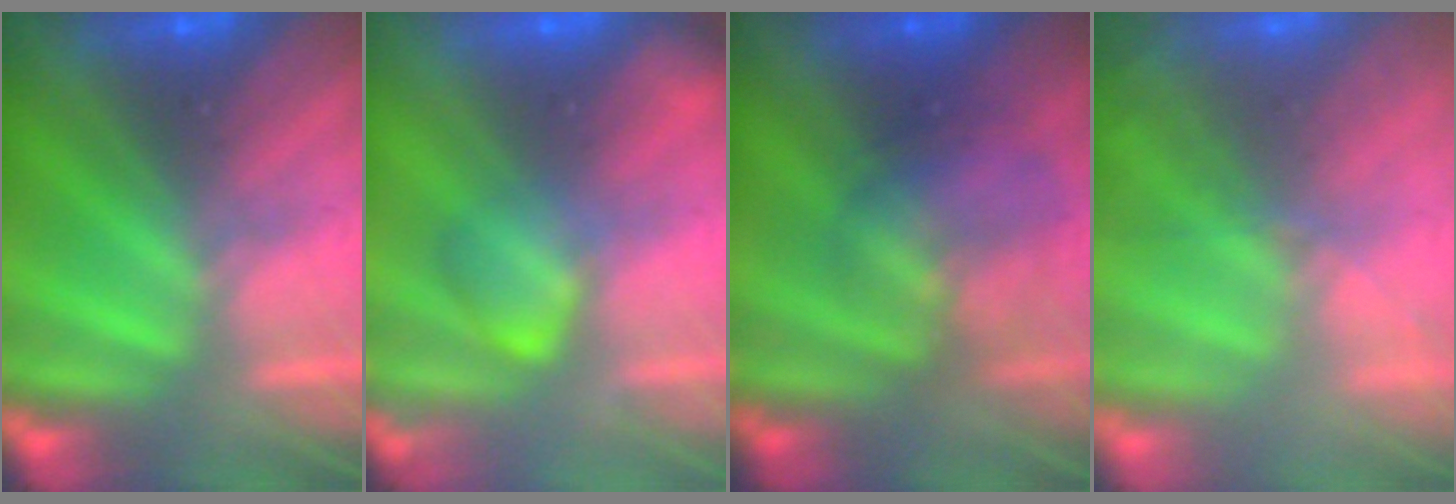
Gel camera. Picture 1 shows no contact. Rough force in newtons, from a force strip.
{"total": 2.4}
{"total": 2.3}
{"total": 7.1}